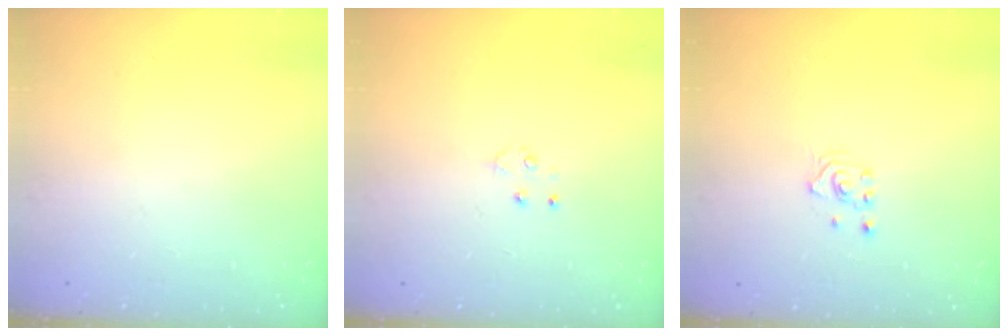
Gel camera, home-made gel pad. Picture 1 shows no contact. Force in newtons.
{"total": 3.6, "press": 3.5, "slide": 0.4}
{"total": 2.0, "press": 2.0, "slide": 0.2}